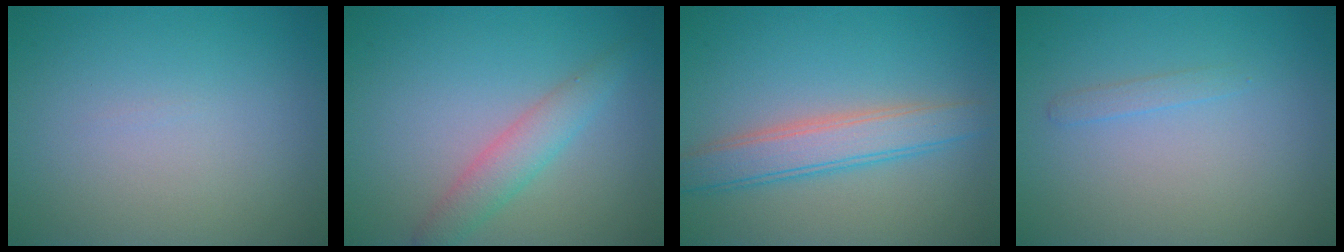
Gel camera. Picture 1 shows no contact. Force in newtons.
{"total": 2.8, "press": 2.8, "slide": 0.1}
{"total": 4.2, "press": 4.2, "slide": 0.2}
{"total": 0.8, "press": 0.8, "slide": 0.0}